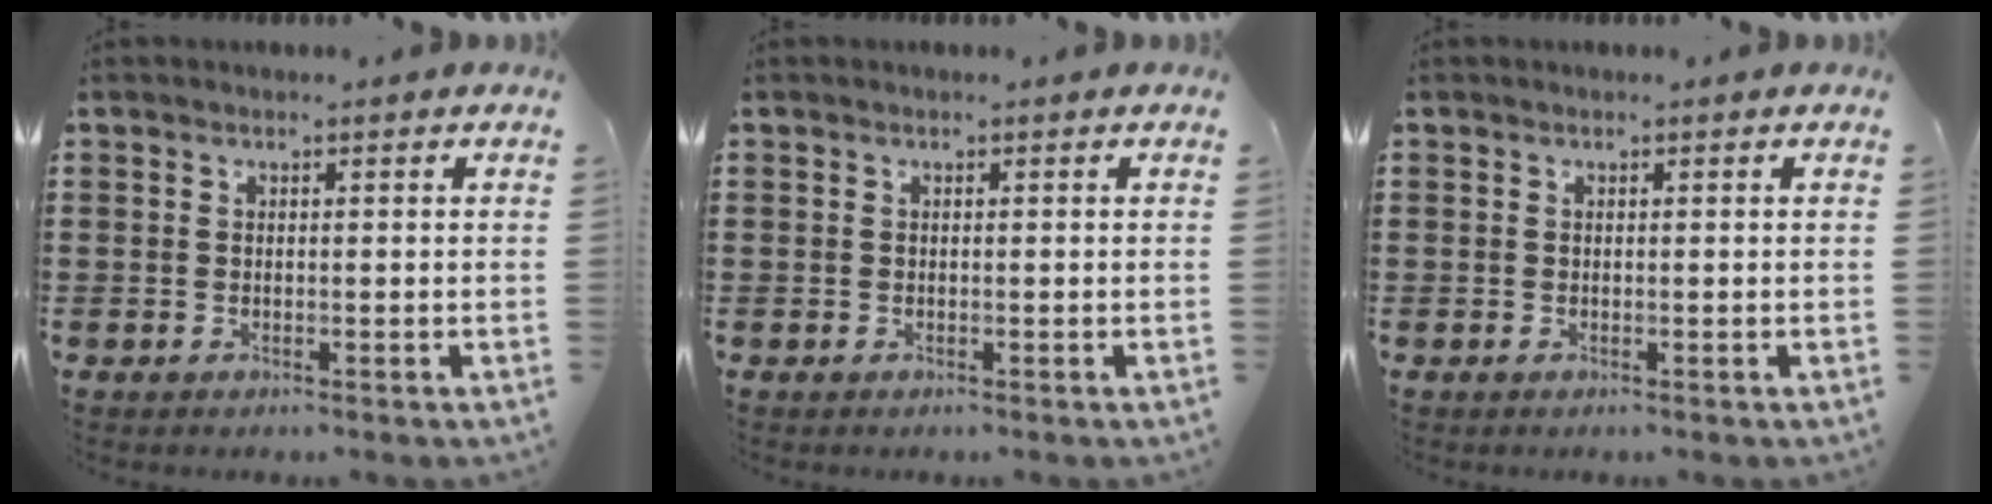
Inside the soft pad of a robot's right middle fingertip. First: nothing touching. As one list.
[{"total": 0.0}, {"total": 0.0}]